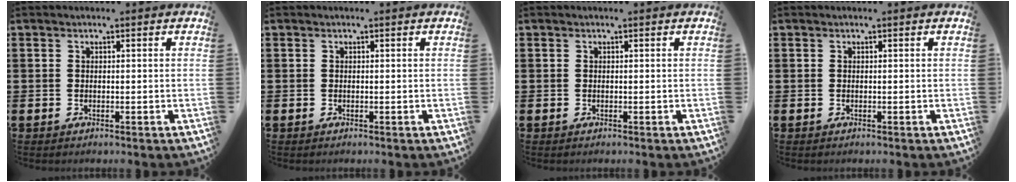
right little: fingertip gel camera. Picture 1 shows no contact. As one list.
[{"total": 0.0}, {"total": 0.0}, {"total": 0.0}]